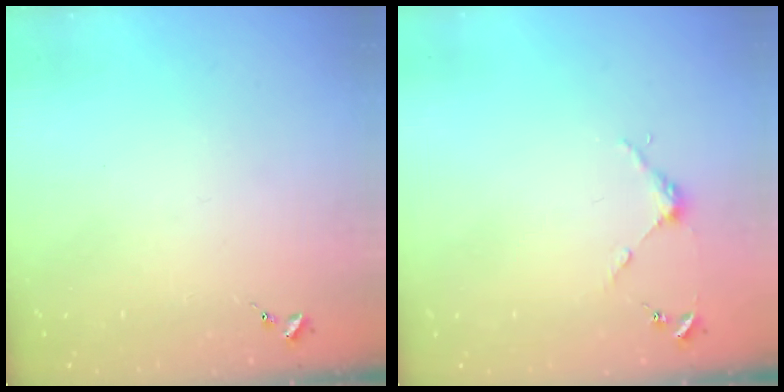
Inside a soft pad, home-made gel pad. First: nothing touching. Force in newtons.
{"total": 3.7, "press": 3.7, "slide": 0.3}